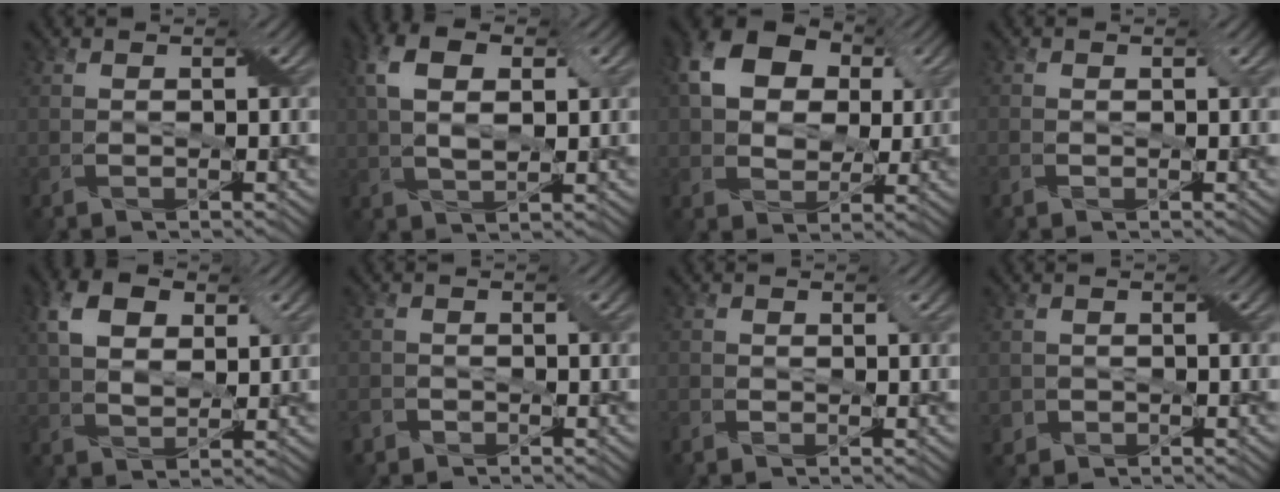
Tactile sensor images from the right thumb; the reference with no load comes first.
{"total": 7.9, "force": [2.2, 4.2, 6.3], "torque": [-0.133, 0.010, 0.034]}
{"total": 12.0, "force": [4.0, 8.6, 7.4], "torque": [-0.182, 0.034, 0.072]}
{"total": 1.4, "force": [-0.4, 1.2, 0.7], "torque": [-0.017, -0.003, -0.007]}
{"total": 7.3, "force": [2.8, 4.5, 5.1], "torque": [-0.110, 0.008, 0.049]}
{"total": 2.4, "force": [-1.7, 1.5, 0.5], "torque": [-0.016, 0.000, -0.037]}
{"total": 1.5, "force": [-0.8, 1.2, 0.5], "torque": [-0.009, 0.003, -0.017]}
{"total": 1.7, "force": [-0.6, 1.6, 0.2], "torque": [-0.003, 0.001, -0.010]}